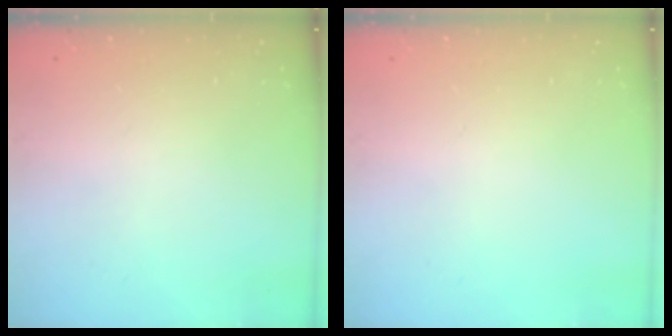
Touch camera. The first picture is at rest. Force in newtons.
{"total": 0.0}